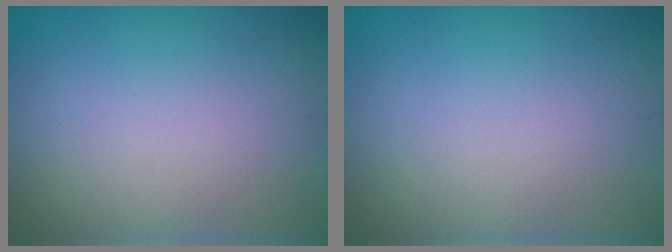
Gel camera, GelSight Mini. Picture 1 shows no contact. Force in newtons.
{"total": 0.0}